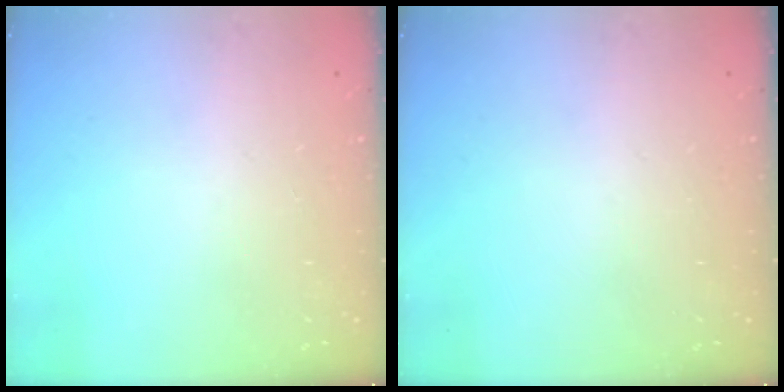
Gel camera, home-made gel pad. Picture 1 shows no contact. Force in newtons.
{"total": 0.0}